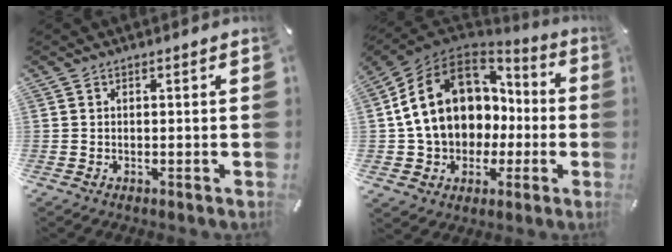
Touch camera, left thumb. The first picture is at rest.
{"total": 17.4, "force": [1.8, 14.5, 9.4], "torque": [-0.193, 0.005, 0.040]}